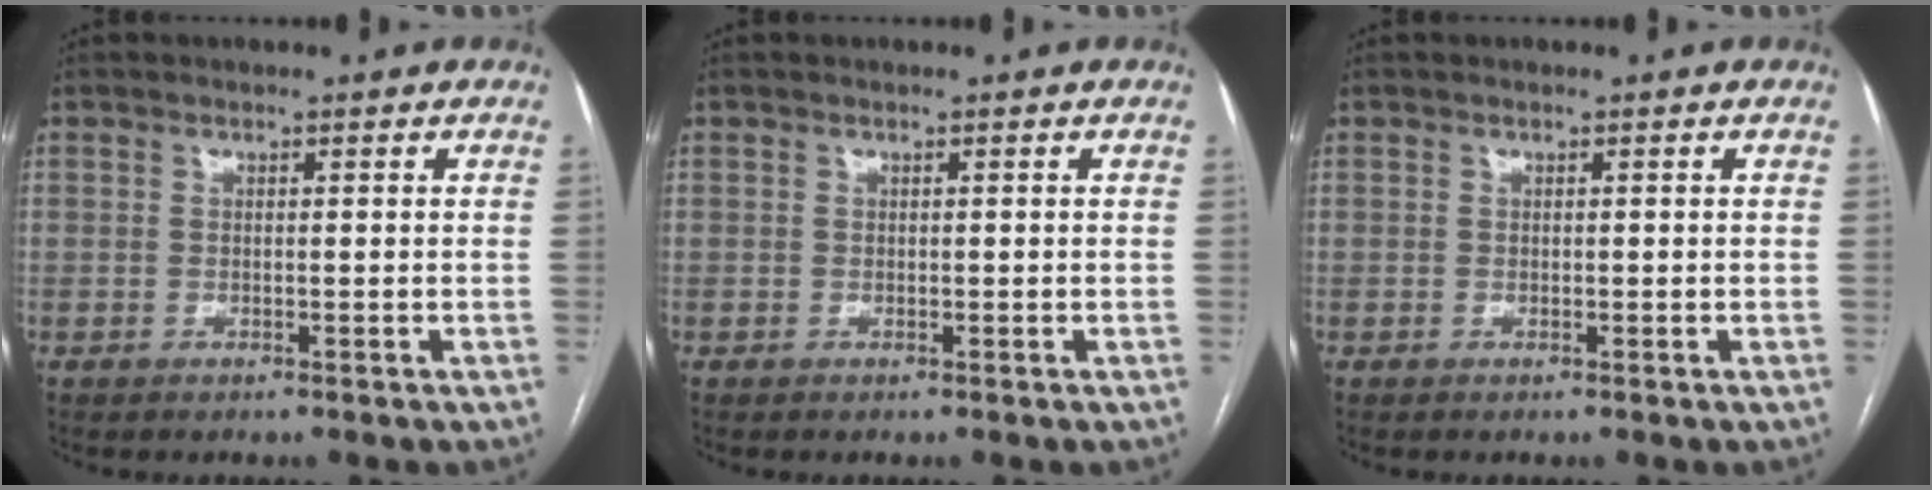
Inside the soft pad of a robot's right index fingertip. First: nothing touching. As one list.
[{"total": 0.0}, {"total": 0.0}]